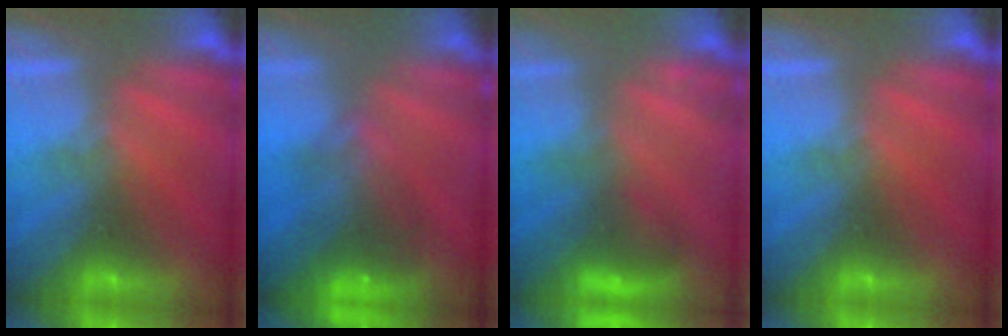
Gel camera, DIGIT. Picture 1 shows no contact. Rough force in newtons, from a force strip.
{"total": 9.3}
{"total": 2.9}
{"total": 0.0}